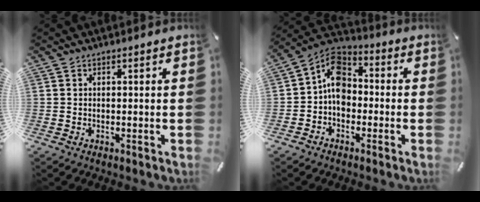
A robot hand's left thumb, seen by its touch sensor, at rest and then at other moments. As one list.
[{"total": 9.0, "force": [-1.5, 6.9, 5.5], "torque": [-0.105, 0.017, -0.030]}]